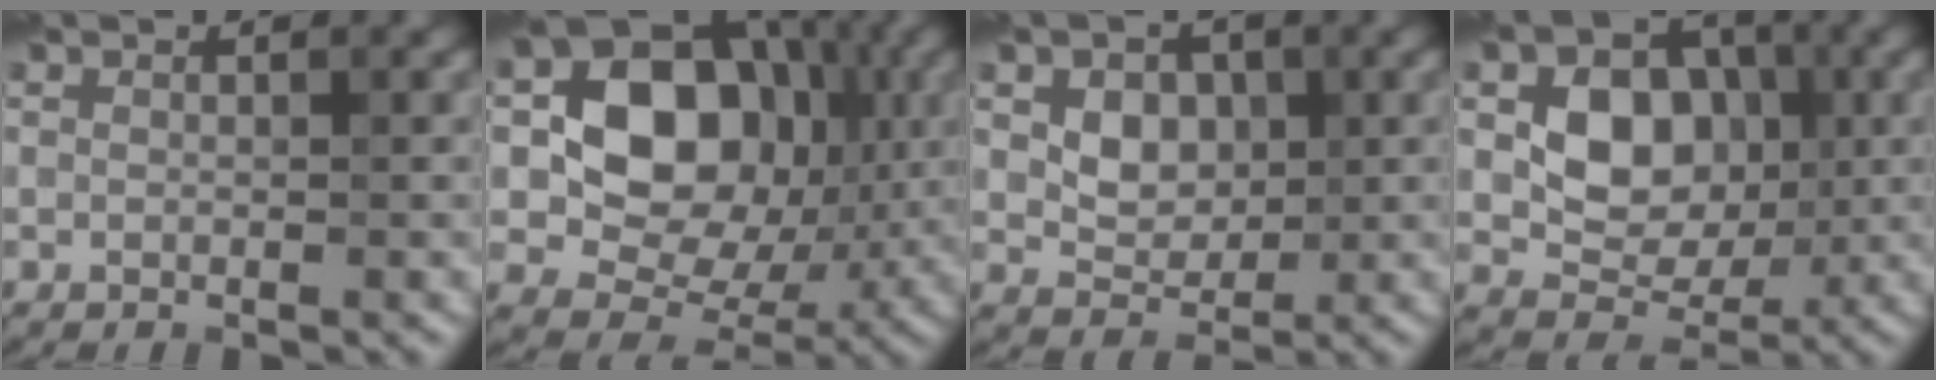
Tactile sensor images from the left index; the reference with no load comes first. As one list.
[{"total": 11.9, "force": [0.8, 9.2, 7.6], "torque": [-0.109, -0.009, 0.004]}, {"total": 3.5, "force": [0.3, 2.7, 2.2], "torque": [-0.038, -0.008, 0.002]}, {"total": 6.8, "force": [0.3, 5.1, 4.4], "torque": [-0.068, -0.005, 0.000]}]